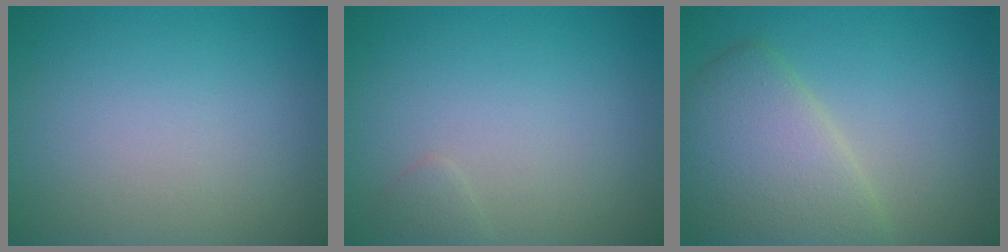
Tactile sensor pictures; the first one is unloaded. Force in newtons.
{"total": 0.8, "press": 0.8, "slide": 0.0}
{"total": 6.0, "press": 6.0, "slide": 0.3}